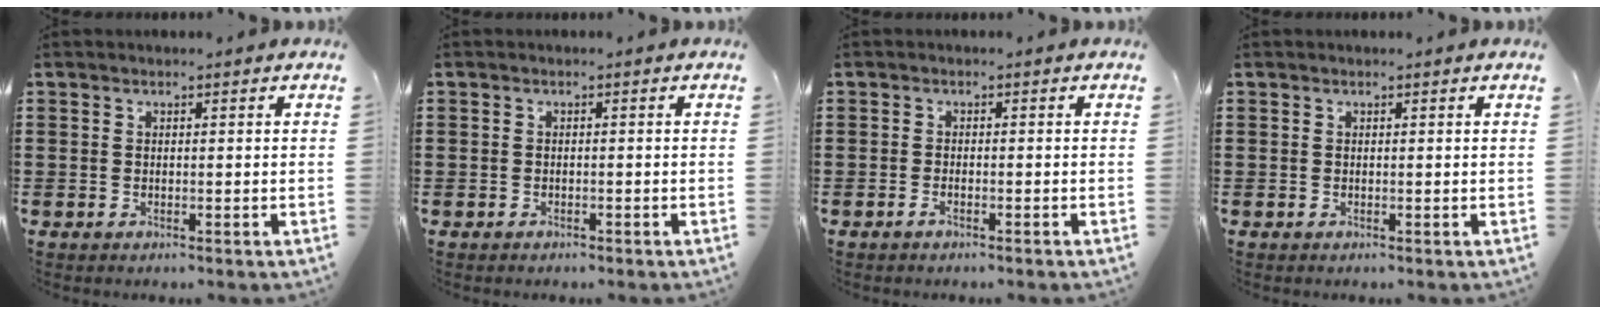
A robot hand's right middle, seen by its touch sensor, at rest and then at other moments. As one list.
[{"total": 0.8, "force": [-0.6, 0.5, -0.1], "torque": [0.001, 0.004, -0.016]}, {"total": 1.1, "force": [-0.8, 0.1, 0.7], "torque": [-0.014, -0.003, -0.014]}, {"total": 0.0}]